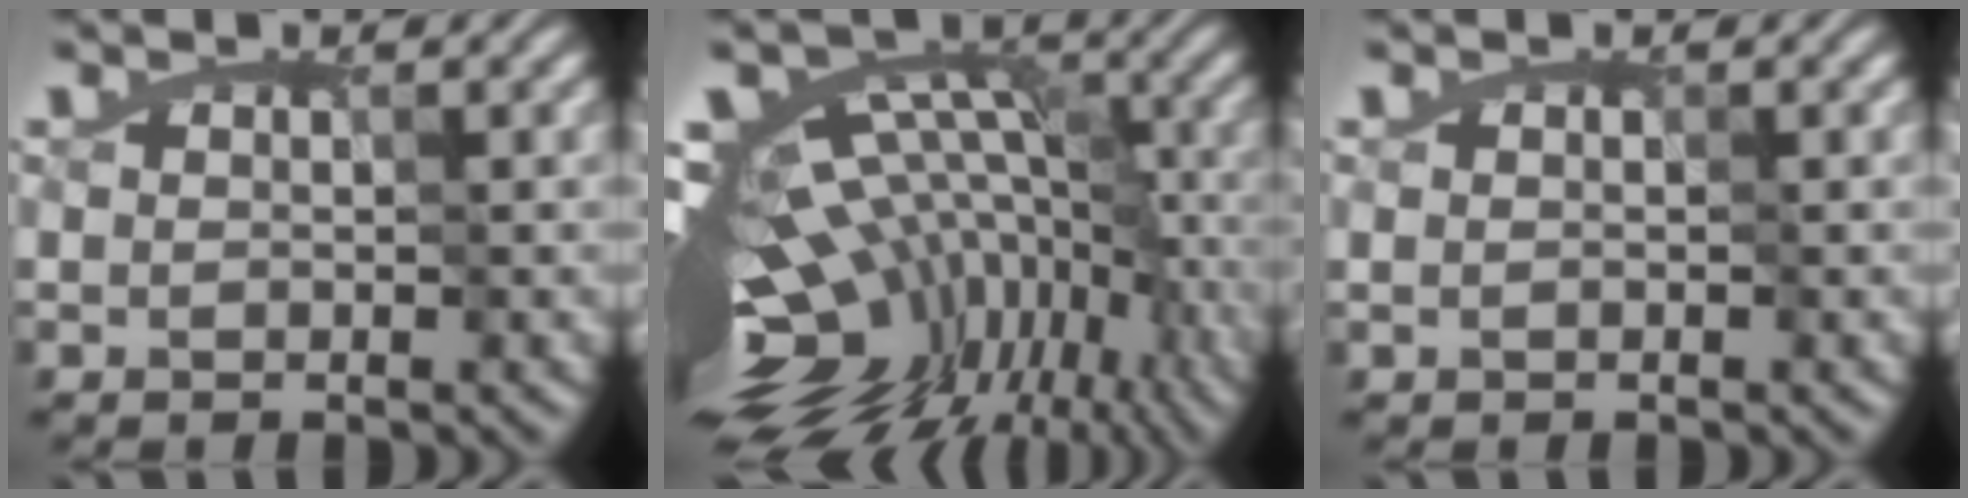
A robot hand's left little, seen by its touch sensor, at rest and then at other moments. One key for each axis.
{"total": 15.7, "fx": -6.5, "fy": 9.3, "fz": 10.8, "tx": -0.172, "ty": 0.013, "tz": -0.072}
{"total": 0.0}